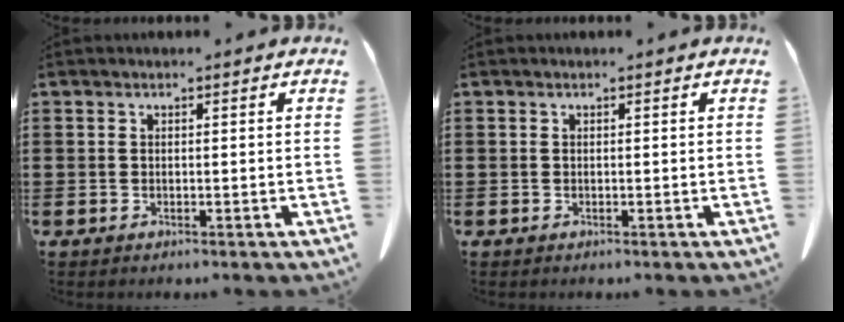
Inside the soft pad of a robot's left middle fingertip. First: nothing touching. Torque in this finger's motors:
{"motor_torque": [-2.14, 0.00, 0.05, -0.01]}